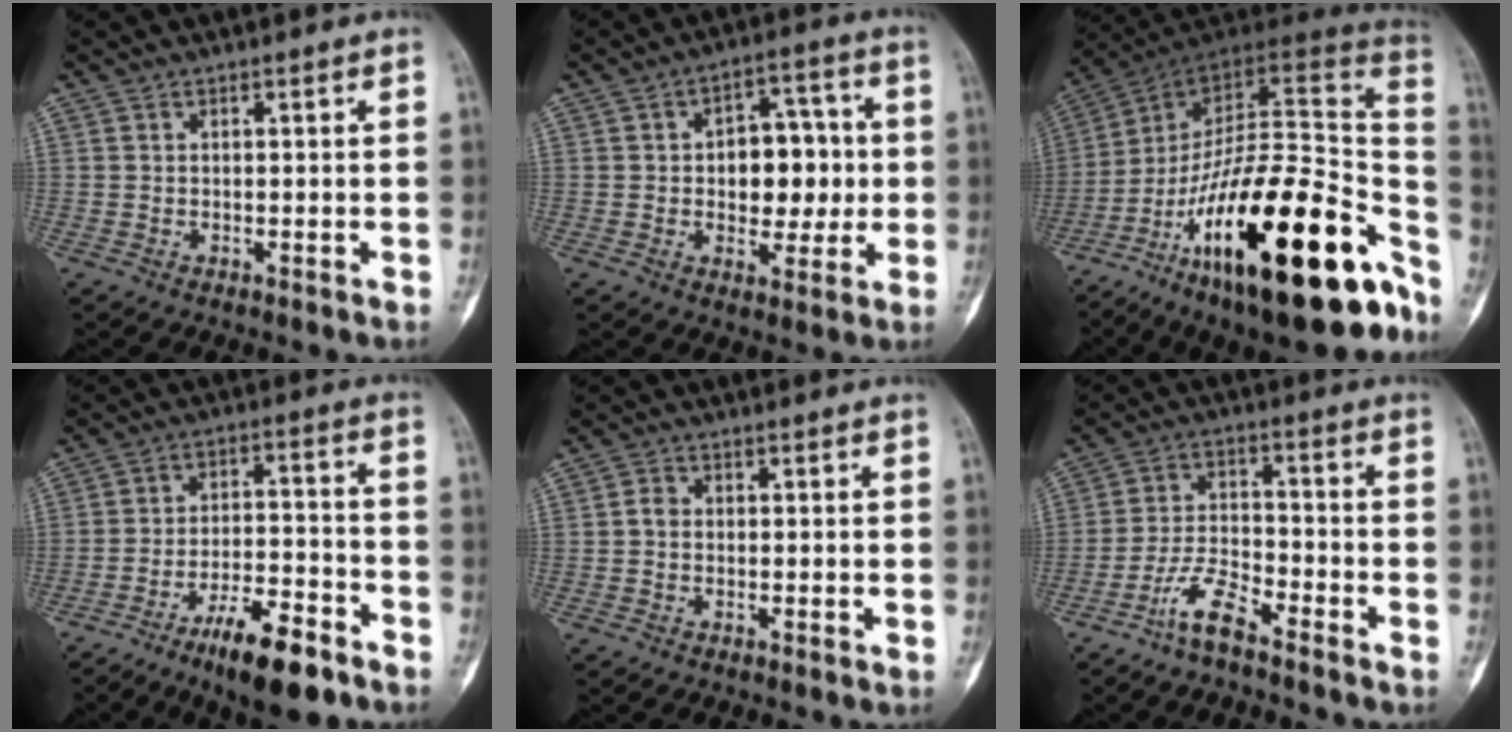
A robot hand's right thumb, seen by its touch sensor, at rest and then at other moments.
{"total": 11.6, "force": [0.3, 7.4, 8.9], "torque": [-0.079, 0.019, 0.007]}
{"total": 35.7, "force": [-14.8, 12.6, 29.9], "torque": [-0.359, 0.066, -0.231]}
{"total": 13.3, "force": [-8.8, 4.1, 9.0], "torque": [-0.140, 0.063, -0.147]}
{"total": 1.7, "force": [-0.2, 1.4, 1.0], "torque": [-0.013, 0.005, -0.008]}
{"total": 7.1, "force": [-5.4, 1.8, 4.3], "torque": [-0.092, 0.036, -0.111]}